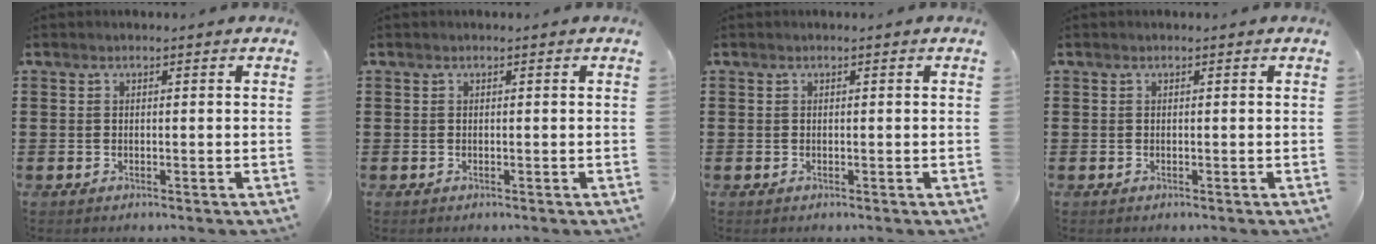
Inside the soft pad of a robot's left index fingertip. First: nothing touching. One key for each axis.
{"total": 0.0}
{"total": 0.0}
{"total": 0.0}